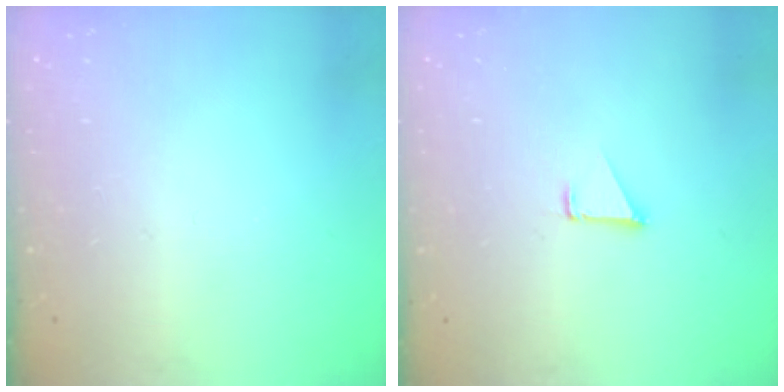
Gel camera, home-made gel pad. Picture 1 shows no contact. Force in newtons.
{"total": 1.5, "press": 1.5, "slide": 0.1}